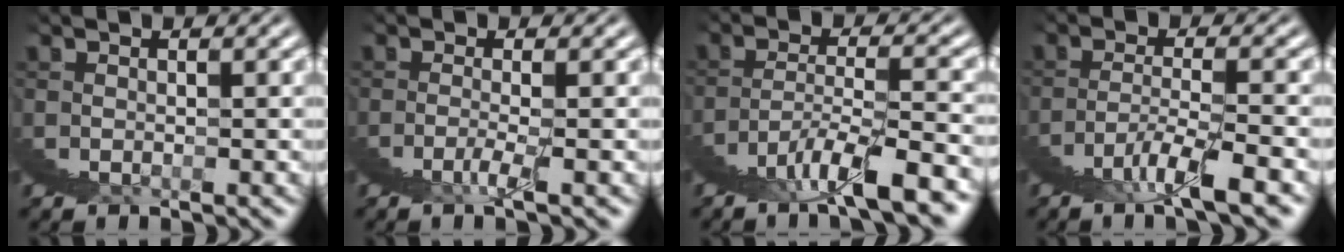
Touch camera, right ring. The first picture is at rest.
{"total": 2.0, "force": [-1.0, -1.5, 0.9], "torque": [-0.012, 0.005, -0.015]}
{"total": 5.0, "force": [-0.1, 2.2, 4.5], "torque": [-0.060, 0.023, -0.015]}
{"total": 3.1, "force": [0.1, 0.7, 3.0], "torque": [-0.046, 0.016, -0.006]}